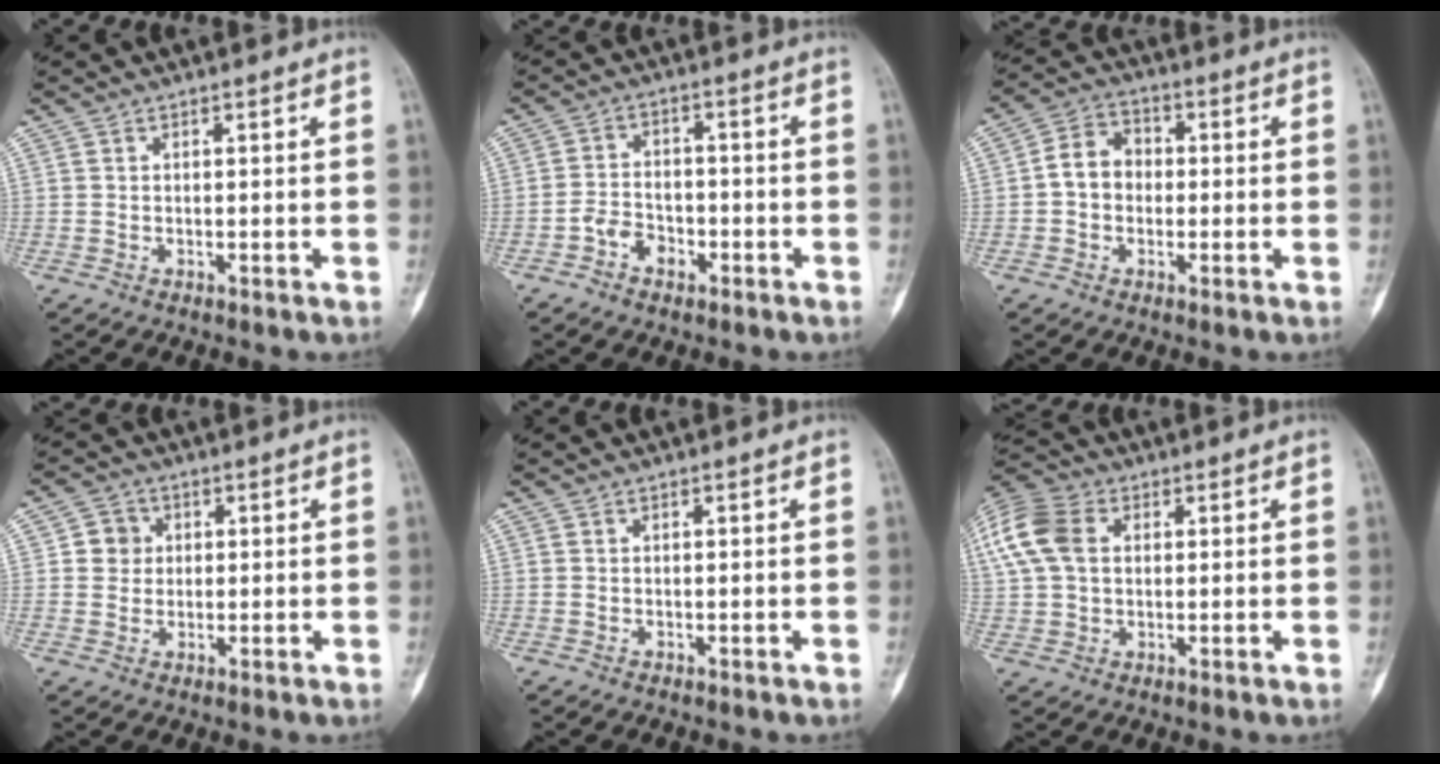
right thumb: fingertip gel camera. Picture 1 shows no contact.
{"total": 5.0, "force": [-2.6, 3.4, 2.5], "torque": [-0.026, 0.028, -0.050]}
{"total": 6.4, "force": [-0.5, 5.4, 3.4], "torque": [-0.037, 0.023, -0.023]}
{"total": 4.3, "force": [0.8, 4.1, 1.2], "torque": [0.006, 0.004, 0.009]}
{"total": 0.0}
{"total": 15.5, "force": [3.9, 11.2, 10.0], "torque": [-0.243, 0.030, 0.071]}